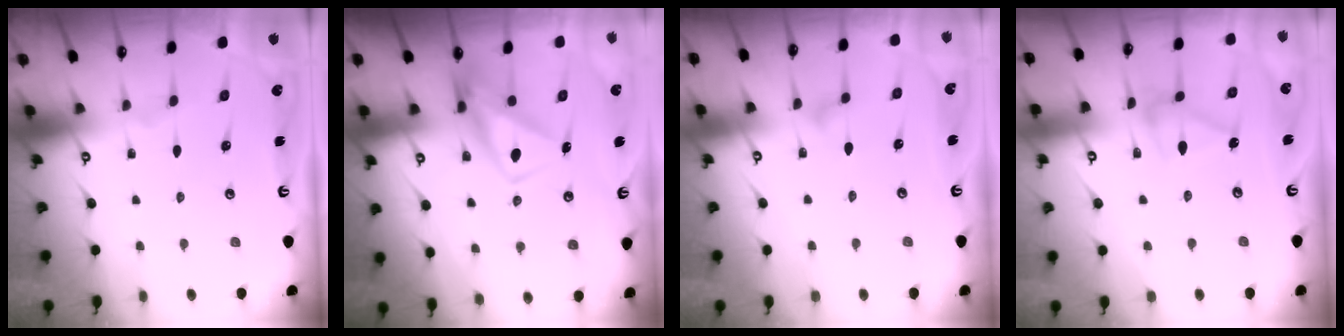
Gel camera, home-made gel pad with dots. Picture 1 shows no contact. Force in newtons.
{"total": 9.4, "press": 9.4, "slide": 0.9}
{"total": 7.0, "press": 7.0, "slide": 0.4}
{"total": 11.5, "press": 11.4, "slide": 0.4}